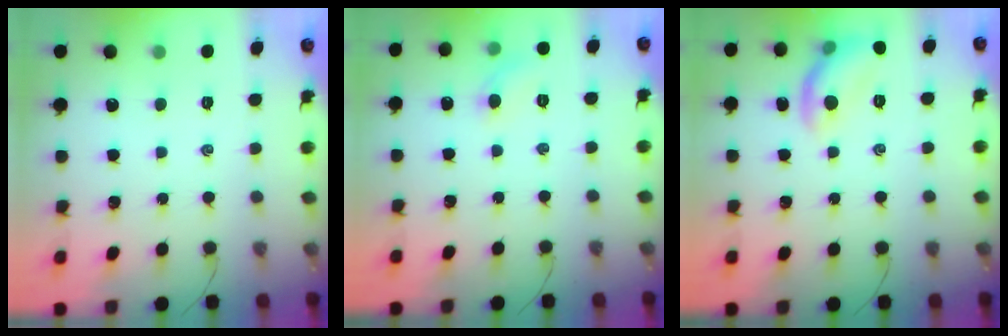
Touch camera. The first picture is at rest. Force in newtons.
{"total": 6.1, "press": 5.8, "slide": 1.9}
{"total": 9.4, "press": 9.3, "slide": 1.3}